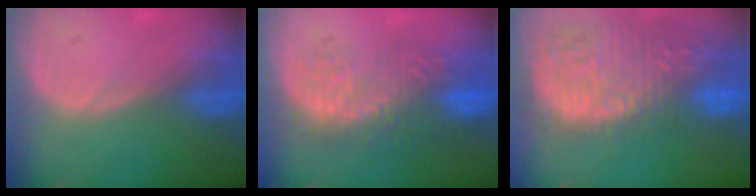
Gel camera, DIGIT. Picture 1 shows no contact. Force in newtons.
{"total": 10.5, "press": 9.5, "slide": 4.4}
{"total": 15.6, "press": 12.7, "slide": 9.0}